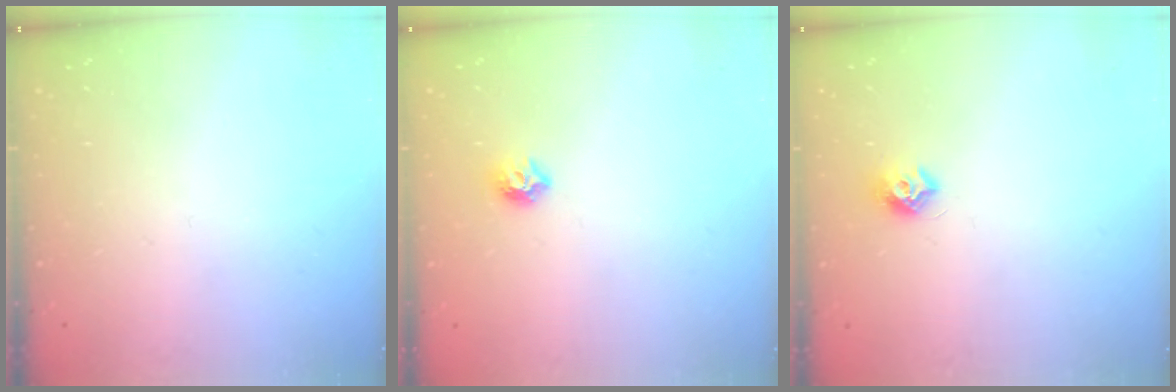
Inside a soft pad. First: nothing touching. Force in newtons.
{"total": 6.1, "press": 6.0, "slide": 0.9}
{"total": 7.7, "press": 7.7, "slide": 0.7}